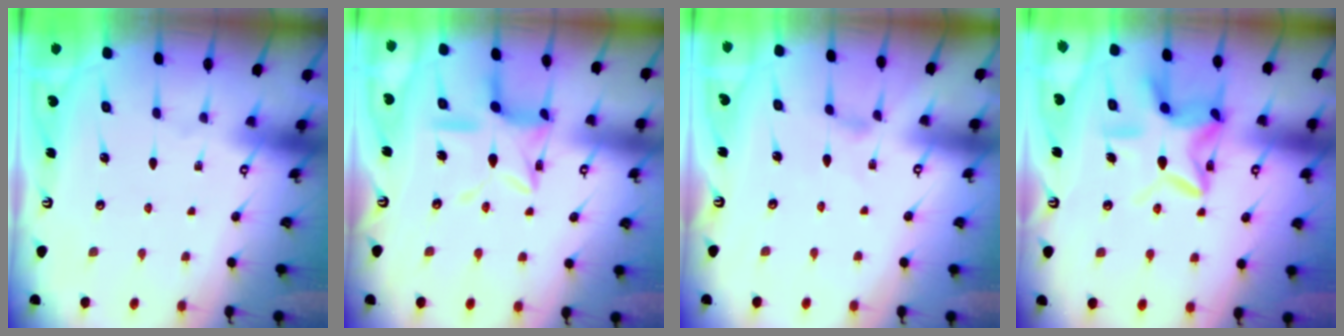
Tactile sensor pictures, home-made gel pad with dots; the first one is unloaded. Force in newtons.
{"total": 12.3, "press": 12.3, "slide": 1.0}
{"total": 0.0}
{"total": 12.7, "press": 12.6, "slide": 1.0}